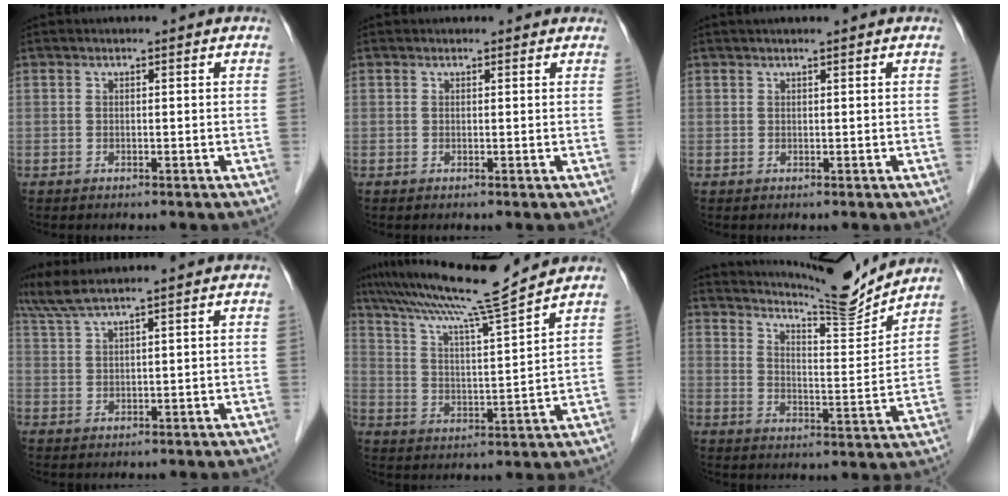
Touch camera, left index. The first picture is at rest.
{"total": 1.9, "force": [1.7, 0.7, 0.3], "torque": [-0.007, 0.012, 0.015]}
{"total": 1.8, "force": [1.4, -0.2, 1.1], "torque": [-0.013, 0.015, 0.025]}
{"total": 5.9, "force": [4.8, -1.2, 3.1], "torque": [-0.064, 0.026, 0.095]}
{"total": 13.0, "force": [11.6, -2.6, 5.3], "torque": [-0.100, -0.011, 0.196]}
{"total": 13.9, "force": [13.4, -0.5, 3.7], "torque": [-0.071, -0.029, 0.194]}